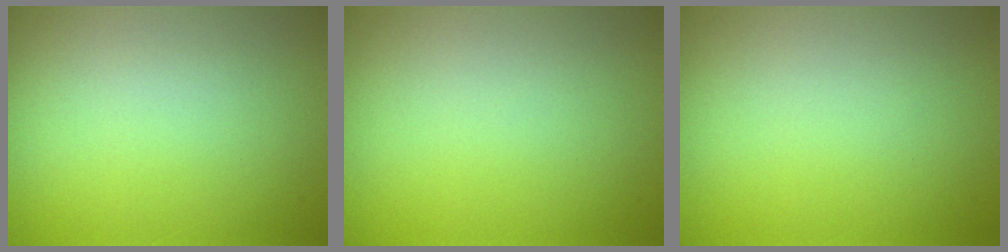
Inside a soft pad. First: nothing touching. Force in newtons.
{"total": 0.0}
{"total": 0.0}